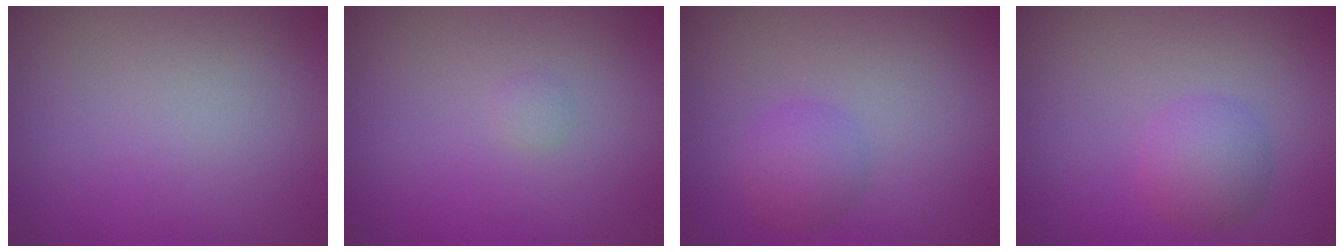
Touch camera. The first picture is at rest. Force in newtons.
{"total": 0.5, "press": 0.5, "slide": 0.1}
{"total": 2.4, "press": 2.4, "slide": 0.1}
{"total": 2.7, "press": 2.7, "slide": 0.1}